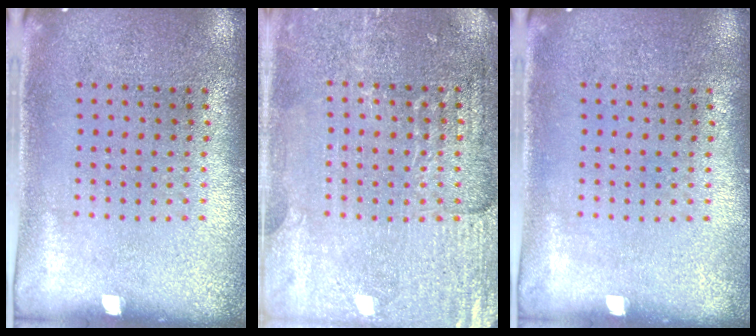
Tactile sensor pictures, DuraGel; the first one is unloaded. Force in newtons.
{"total": 3.3, "press": 3.3, "slide": 0.7}
{"total": 0.0}